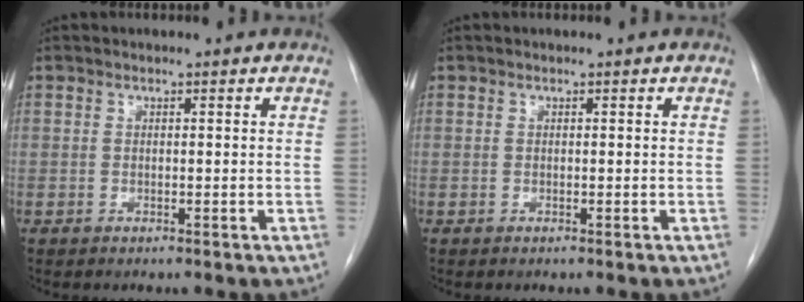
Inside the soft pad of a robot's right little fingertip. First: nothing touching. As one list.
[{"total": 0.0}]